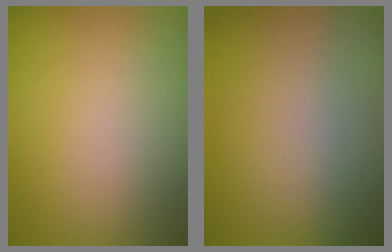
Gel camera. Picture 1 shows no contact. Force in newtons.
{"total": 0.0}